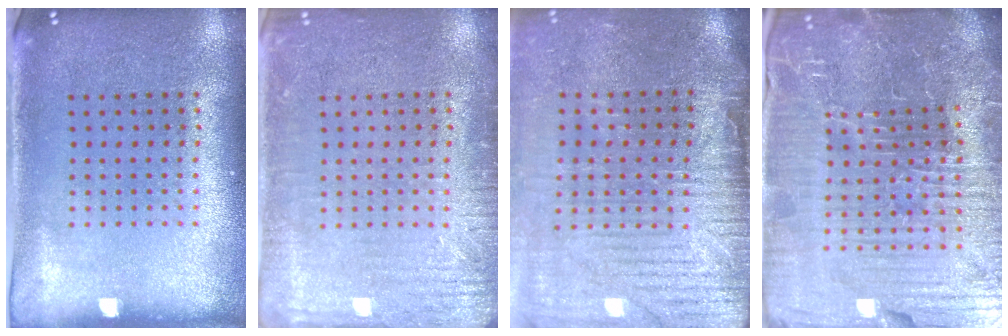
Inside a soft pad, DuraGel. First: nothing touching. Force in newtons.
{"total": 3.0, "press": 3.0, "slide": 0.3}
{"total": 4.3, "press": 3.6, "slide": 2.3}
{"total": 7.4, "press": 6.6, "slide": 3.4}